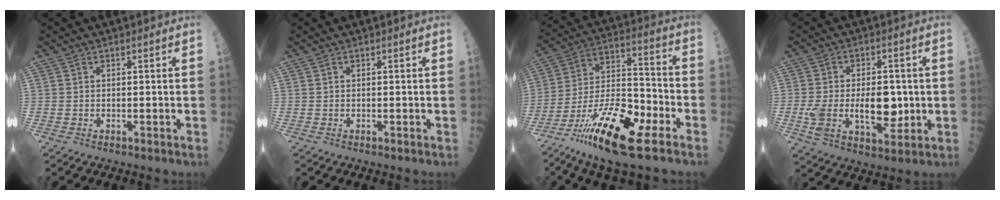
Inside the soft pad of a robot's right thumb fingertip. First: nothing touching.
{"total": 0.0}
{"total": 21.2, "force": [-11.5, 5.7, 16.9], "torque": [-0.344, 0.039, -0.209]}
{"total": 12.9, "force": [-0.9, 6.8, 10.9], "torque": [-0.176, -0.004, -0.005]}